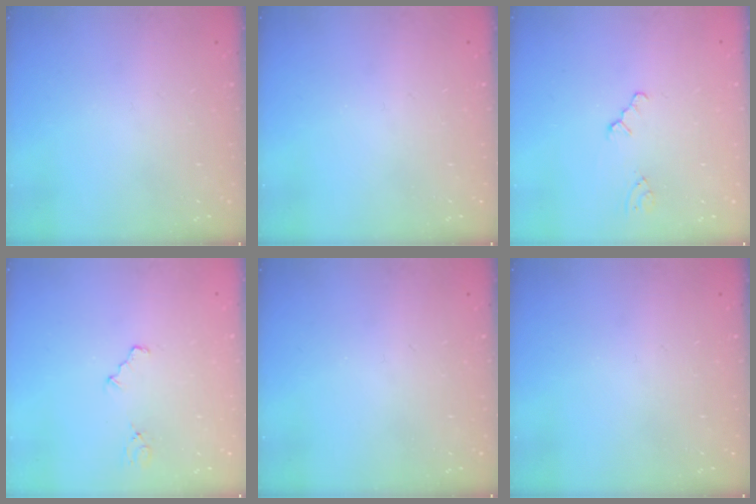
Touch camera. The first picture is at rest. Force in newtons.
{"total": 0.0}
{"total": 0.0}
{"total": 3.9, "press": 3.8, "slide": 0.5}
{"total": 0.0}
{"total": 0.0}